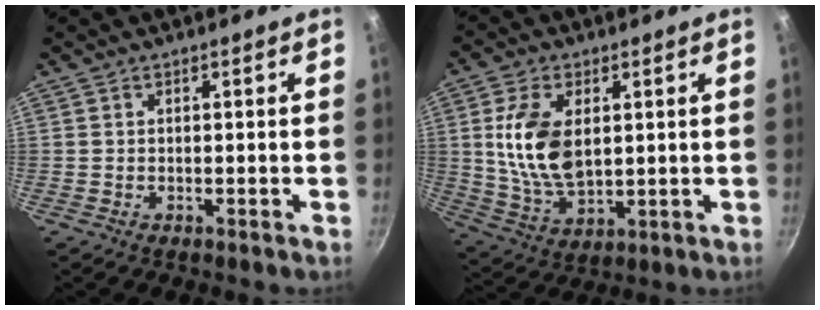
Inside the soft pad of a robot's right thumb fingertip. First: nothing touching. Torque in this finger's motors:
{"motor_torque": [1.68, 1.81, 1.43, 0.03, 0.21]}